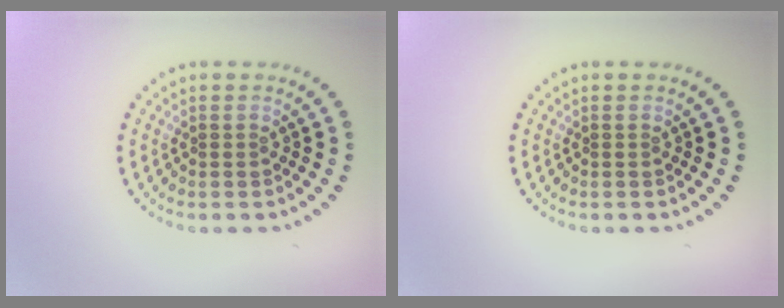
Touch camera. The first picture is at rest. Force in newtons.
{"total": 0.0}